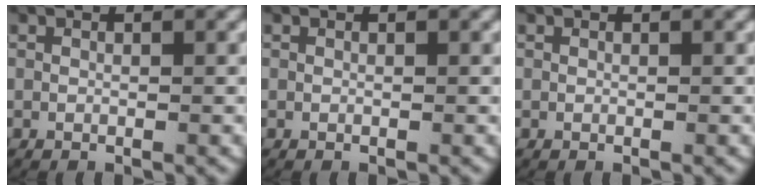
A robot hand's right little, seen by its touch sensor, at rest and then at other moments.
{"total": 0.0}
{"total": 0.0}